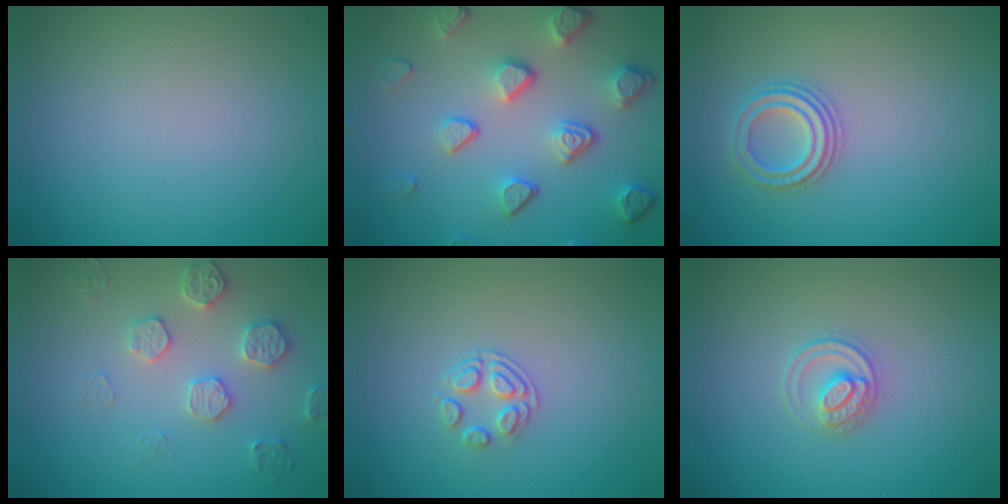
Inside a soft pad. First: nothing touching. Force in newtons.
{"total": 5.2, "press": 4.0, "slide": 3.3}
{"total": 2.2, "press": 2.1, "slide": 0.7}
{"total": 3.2, "press": 3.1, "slide": 0.7}
{"total": 1.8, "press": 1.2, "slide": 1.4}
{"total": 2.2, "press": 2.2, "slide": 0.2}